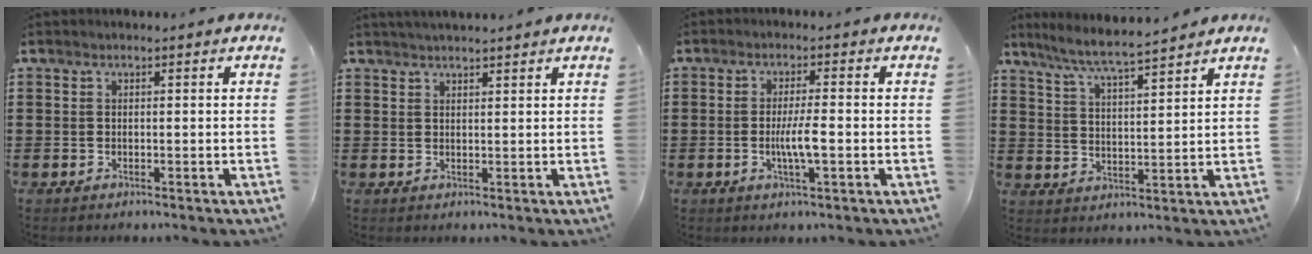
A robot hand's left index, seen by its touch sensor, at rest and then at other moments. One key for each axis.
{"total": 1.8, "fx": 1.8, "fy": -0.1, "fz": 0.4, "tx": -0.010, "ty": 0.002, "tz": 0.034}
{"total": 4.6, "fx": -0.8, "fy": 0.5, "fz": 4.5, "tx": -0.092, "ty": -0.007, "tz": -0.020}
{"total": 5.9, "fx": 5.4, "fy": -0.4, "fz": 2.4, "tx": -0.066, "ty": -0.030, "tz": 0.093}